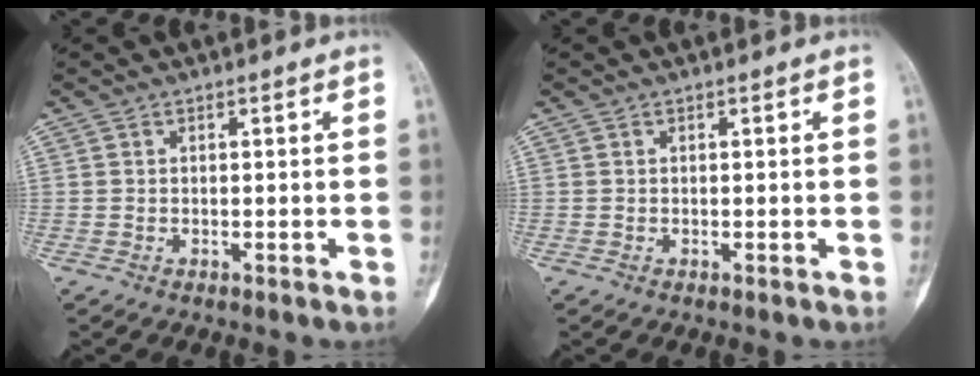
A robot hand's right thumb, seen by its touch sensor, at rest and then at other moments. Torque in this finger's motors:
{"motor_torque": [0.25, 0.33, -0.17, -0.10, 0.02]}